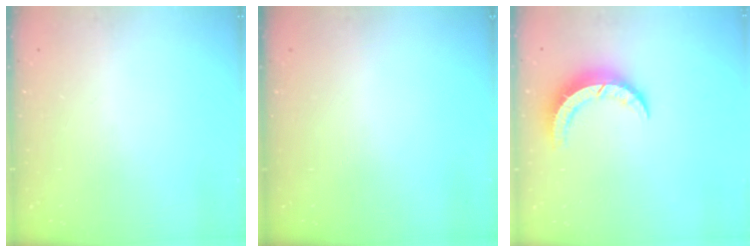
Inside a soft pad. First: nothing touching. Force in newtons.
{"total": 0.0}
{"total": 7.4, "press": 7.4, "slide": 0.7}